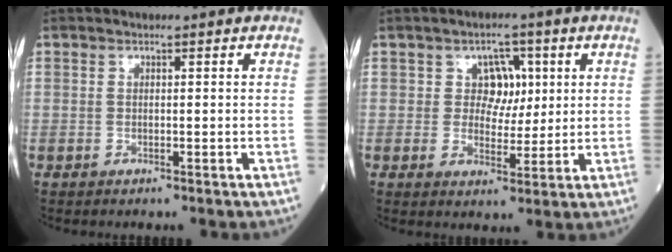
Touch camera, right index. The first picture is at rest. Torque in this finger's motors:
{"motor_torque": [-0.01, 0.04, -0.02, 0.00]}